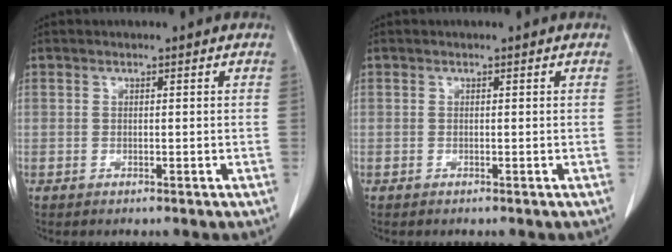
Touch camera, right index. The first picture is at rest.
{"total": 0.0}